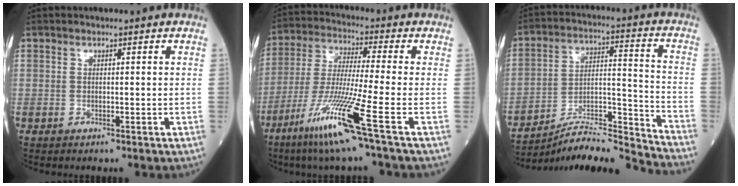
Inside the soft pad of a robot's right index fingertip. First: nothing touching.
{"total": 13.3, "force": [-7.1, -2.0, 11.1], "torque": [-0.226, -0.041, -0.140]}
{"total": 17.3, "force": [-16.7, -1.9, 4.0], "torque": [-0.065, 0.024, -0.273]}